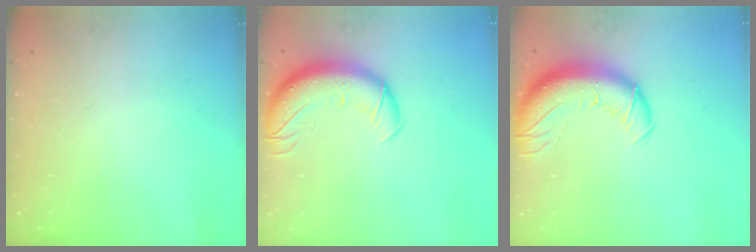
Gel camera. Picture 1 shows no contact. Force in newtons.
{"total": 13.4, "press": 13.0, "slide": 3.3}
{"total": 15.2, "press": 14.7, "slide": 3.6}